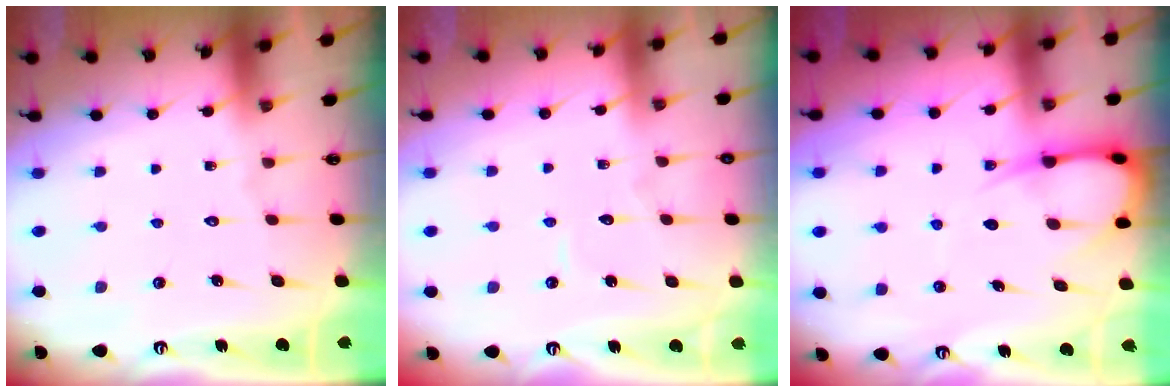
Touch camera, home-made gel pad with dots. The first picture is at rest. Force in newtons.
{"total": 3.5, "press": 3.5, "slide": 0.2}
{"total": 7.7, "press": 7.7, "slide": 0.9}